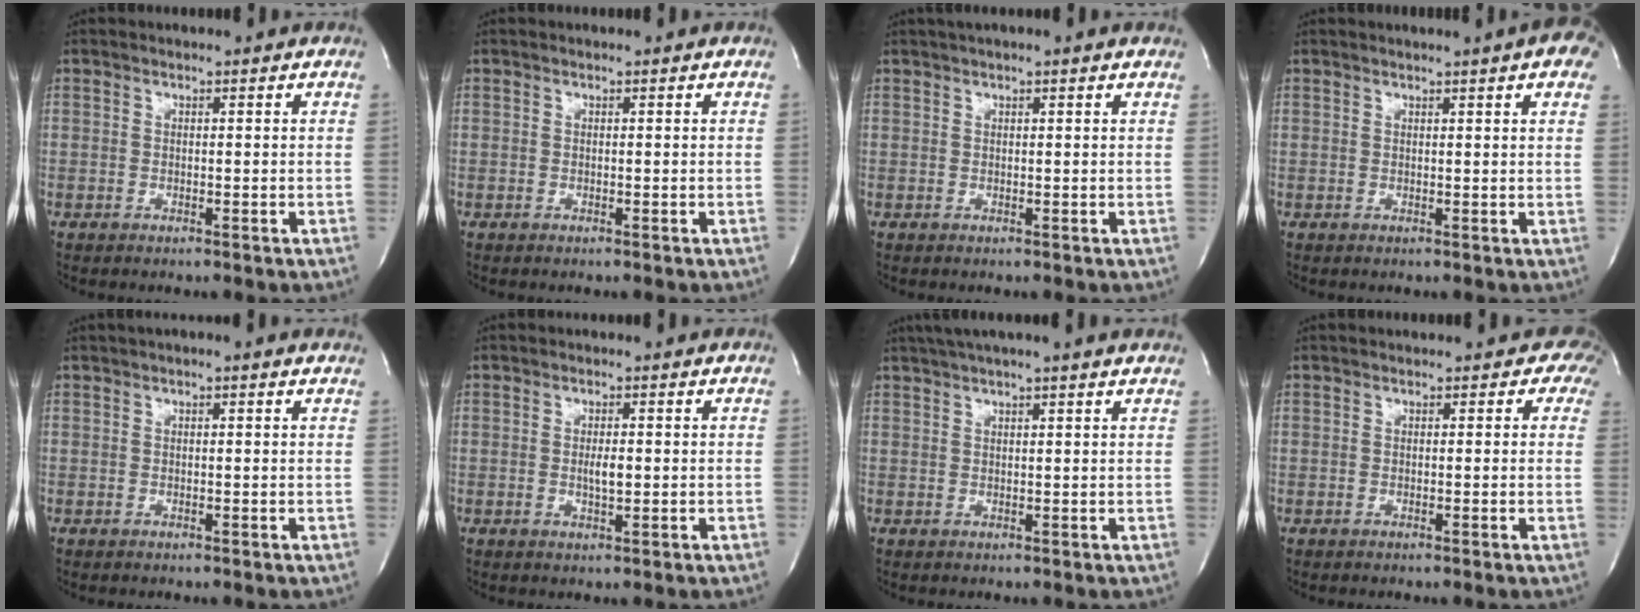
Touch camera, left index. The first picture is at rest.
{"total": 0.0}
{"total": 2.3, "force": [1.6, 0.0, 1.7], "torque": [-0.026, 0.022, 0.022]}
{"total": 6.1, "force": [3.9, 0.9, 4.7], "torque": [-0.054, 0.002, 0.031]}
{"total": 1.2, "force": [0.4, 0.2, 1.1], "torque": [-0.021, 0.008, -0.001]}
{"total": 2.3, "force": [-0.2, 0.7, 2.2], "torque": [-0.040, -0.001, -0.001]}
{"total": 6.3, "force": [5.0, -0.7, 3.8], "torque": [-0.061, 0.028, 0.069]}
{"total": 2.3, "force": [0.8, 2.0, 0.9], "torque": [0.018, -0.003, -0.008]}